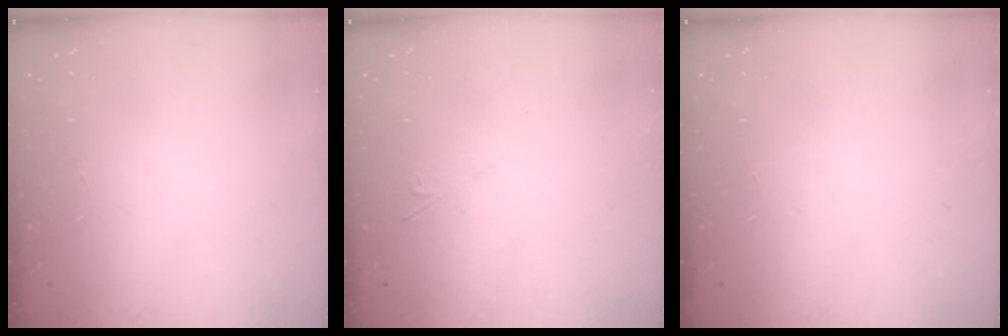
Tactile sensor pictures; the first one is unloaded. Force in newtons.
{"total": 2.9, "press": 2.8, "slide": 0.4}
{"total": 0.0}